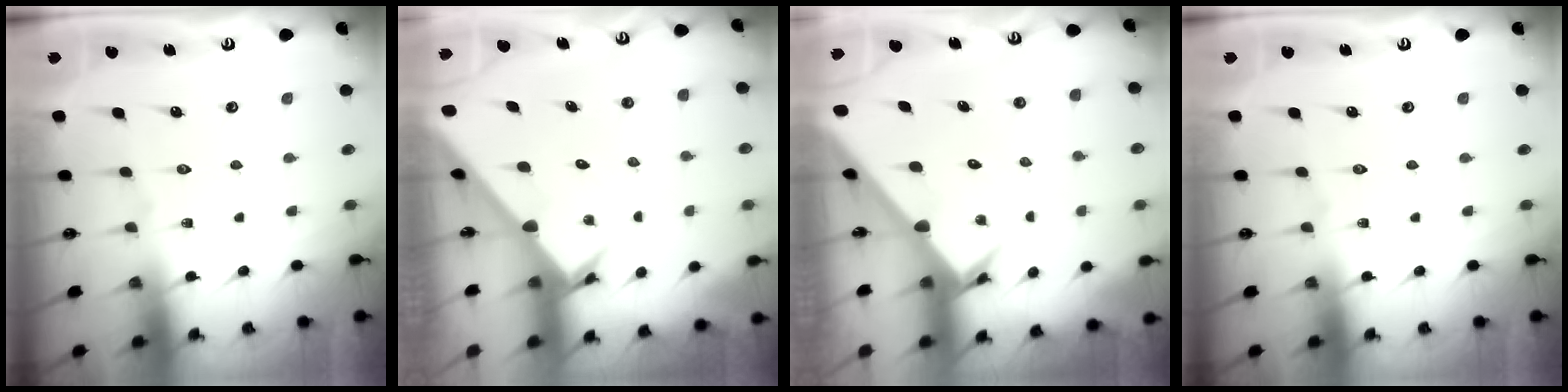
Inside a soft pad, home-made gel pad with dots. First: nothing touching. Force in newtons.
{"total": 2.8, "press": 2.8, "slide": 0.3}
{"total": 2.8, "press": 2.8, "slide": 0.3}
{"total": 0.0}